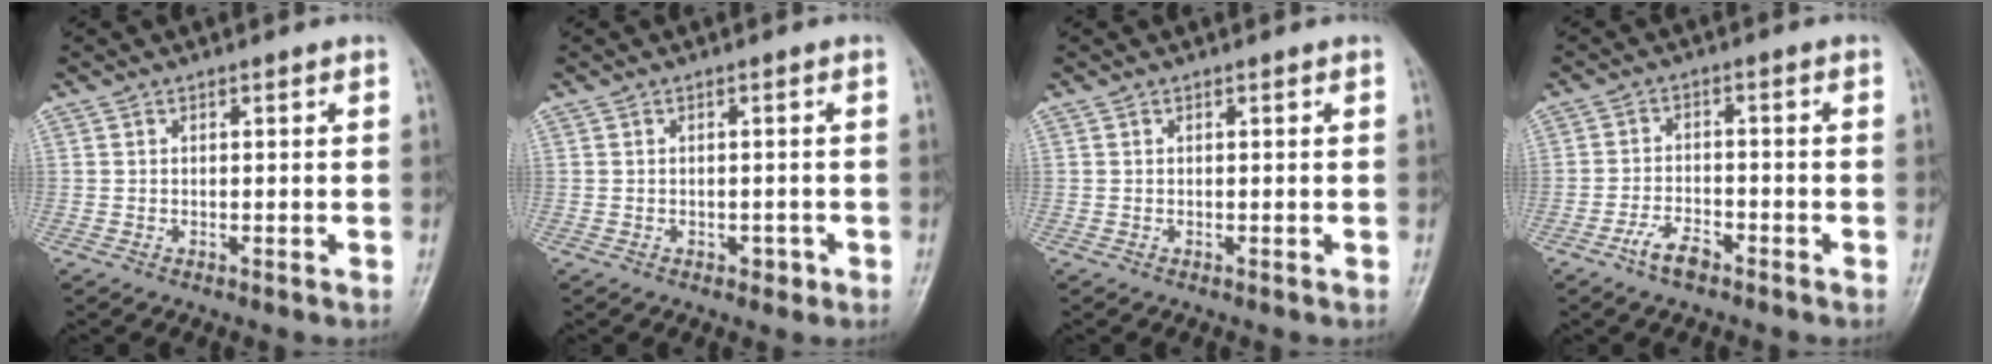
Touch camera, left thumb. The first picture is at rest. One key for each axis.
{"total": 1.8, "fx": -0.9, "fy": 1.2, "fz": 1.0, "tx": -0.006, "ty": 0.008, "tz": -0.010}
{"total": 0.0}
{"total": 4.6, "fx": -3.1, "fy": 1.8, "fz": 2.7, "tx": -0.055, "ty": 0.020, "tz": -0.060}